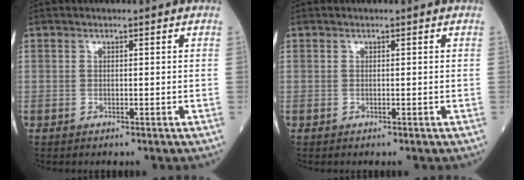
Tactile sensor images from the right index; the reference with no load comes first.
{"total": 0.0}